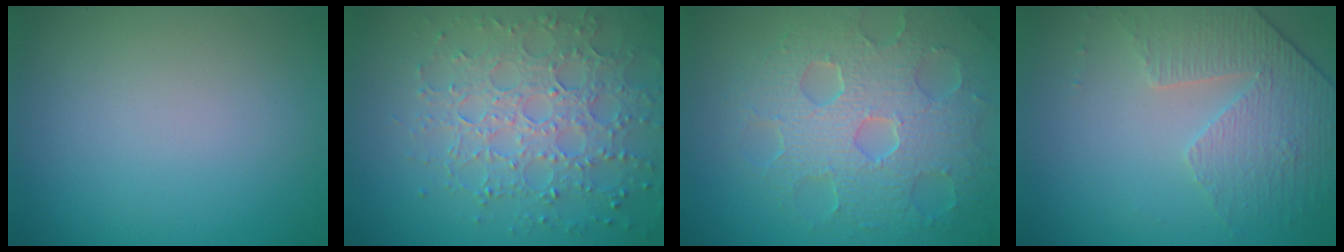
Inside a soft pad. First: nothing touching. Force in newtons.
{"total": 6.1, "press": 5.0, "slide": 3.6}
{"total": 8.2, "press": 5.8, "slide": 5.8}
{"total": 4.7, "press": 3.4, "slide": 3.2}